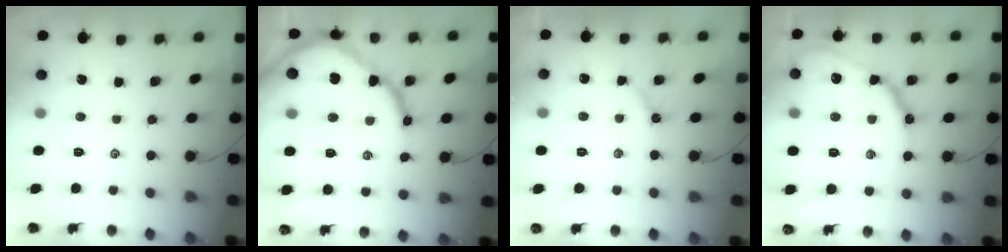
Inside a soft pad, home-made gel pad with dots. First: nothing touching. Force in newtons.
{"total": 19.0, "press": 18.9, "slide": 1.9}
{"total": 4.1, "press": 4.0, "slide": 0.6}
{"total": 13.1, "press": 13.0, "slide": 1.4}